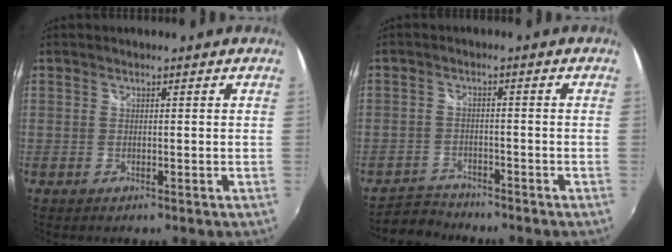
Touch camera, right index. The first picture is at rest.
{"total": 5.0, "force": [-4.7, 1.6, -0.1], "torque": [-0.016, 0.007, -0.087]}